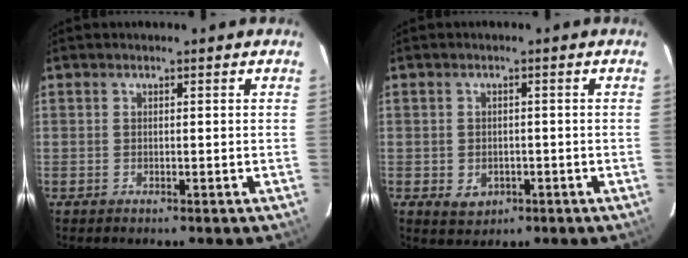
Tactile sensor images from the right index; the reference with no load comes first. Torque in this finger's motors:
{"motor_torque": [0.32, -0.35, 0.06, -0.01]}